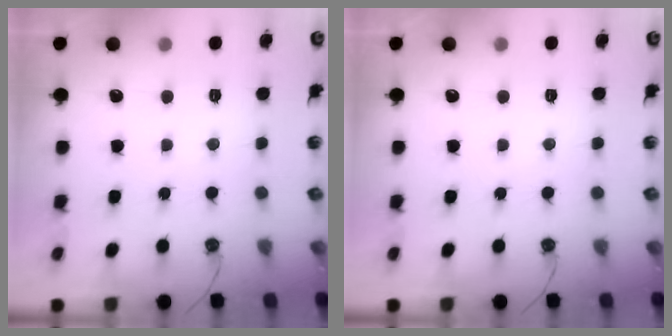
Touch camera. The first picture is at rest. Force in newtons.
{"total": 0.0}